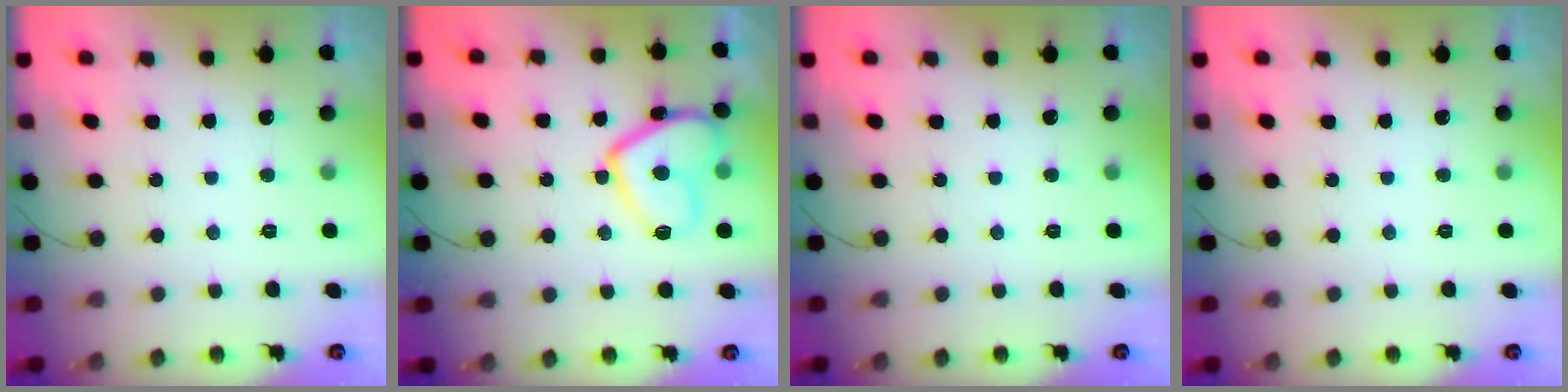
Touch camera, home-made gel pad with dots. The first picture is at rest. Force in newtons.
{"total": 11.5, "press": 11.5, "slide": 0.7}
{"total": 0.0}
{"total": 0.0}